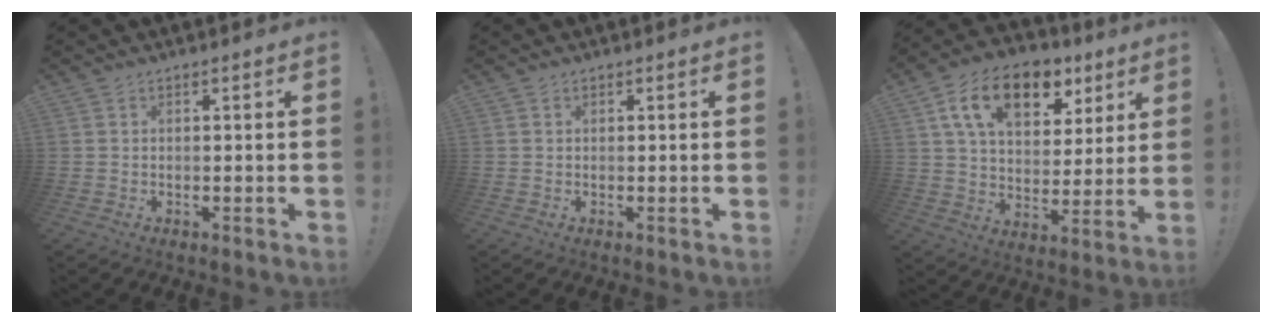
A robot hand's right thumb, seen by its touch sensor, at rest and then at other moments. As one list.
[{"total": 0.7, "force": [0.2, 0.6, -0.1], "torque": [0.009, -0.002, 0.002]}, {"total": 17.4, "force": [8.9, 10.5, 10.7], "torque": [-0.176, -0.030, 0.159]}]